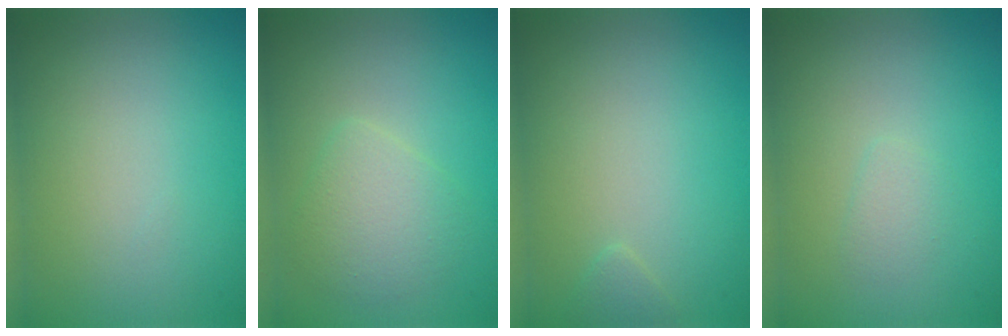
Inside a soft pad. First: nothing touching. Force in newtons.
{"total": 2.9, "press": 2.9, "slide": 0.0}
{"total": 0.7, "press": 0.7, "slide": 0.0}
{"total": 1.0, "press": 1.0, "slide": 0.1}